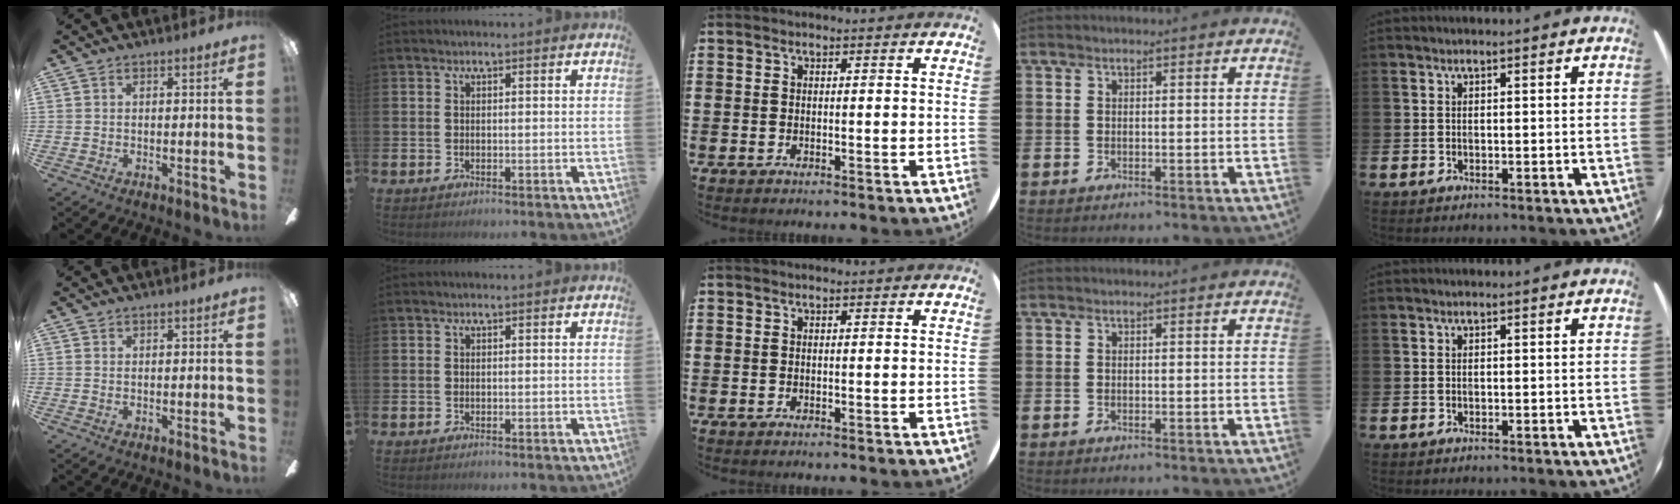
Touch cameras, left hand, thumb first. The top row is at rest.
{}